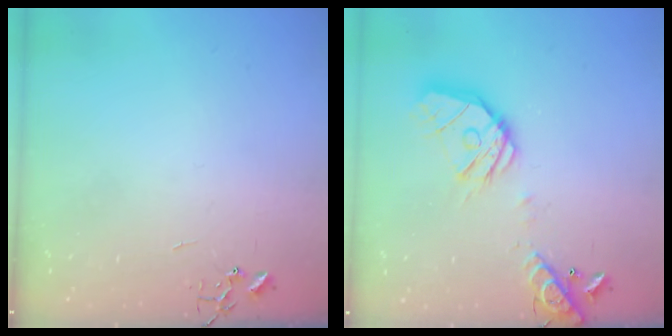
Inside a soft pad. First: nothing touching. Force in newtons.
{"total": 19.5, "press": 19.4, "slide": 2.7}